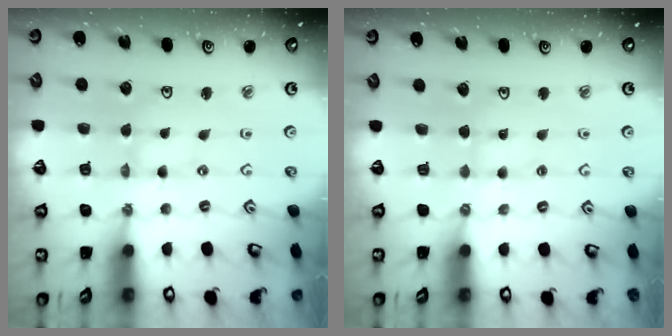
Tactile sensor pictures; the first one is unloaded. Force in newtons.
{"total": 1.7, "press": 1.6, "slide": 0.4}